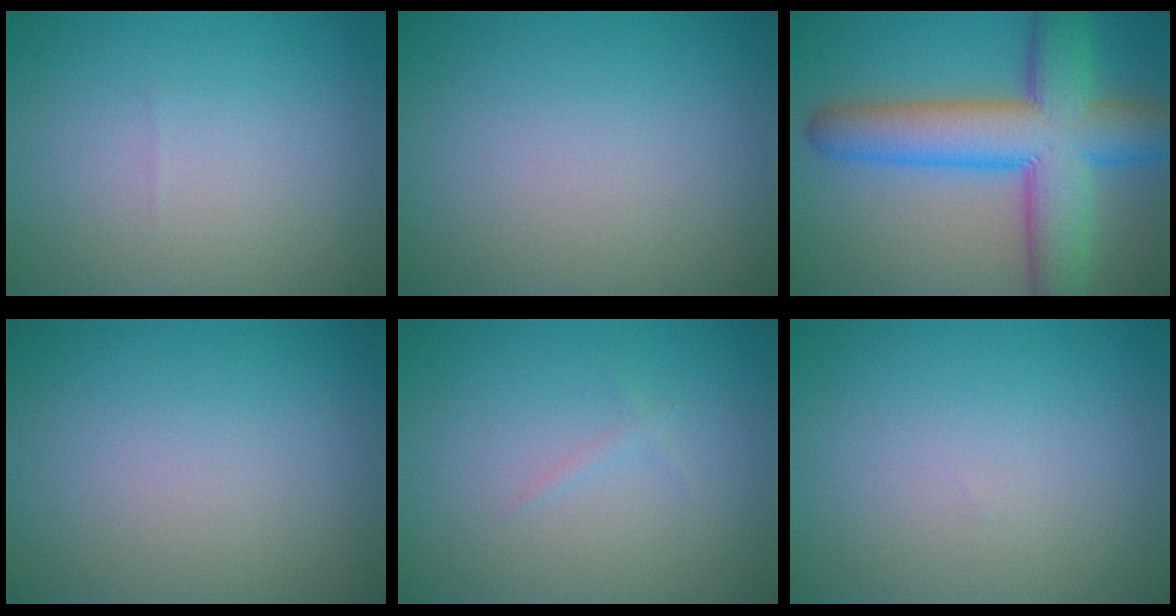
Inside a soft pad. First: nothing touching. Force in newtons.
{"total": 0.0}
{"total": 11.3, "press": 11.3, "slide": 0.3}
{"total": 0.0}
{"total": 0.6, "press": 0.6, "slide": 0.1}
{"total": 0.0}